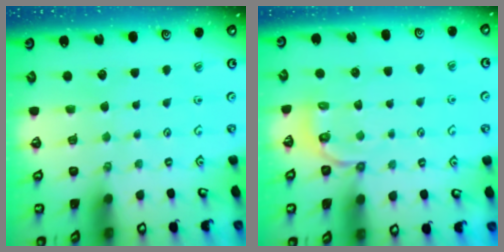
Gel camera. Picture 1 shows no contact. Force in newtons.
{"total": 3.8, "press": 2.8, "slide": 2.5}